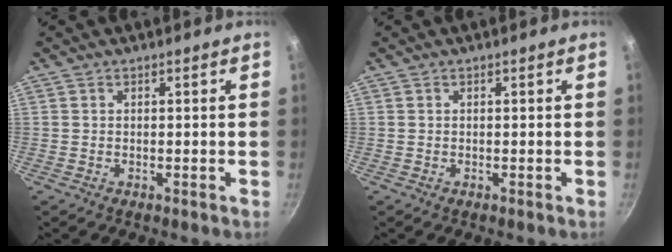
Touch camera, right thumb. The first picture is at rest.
{"total": 0.0}